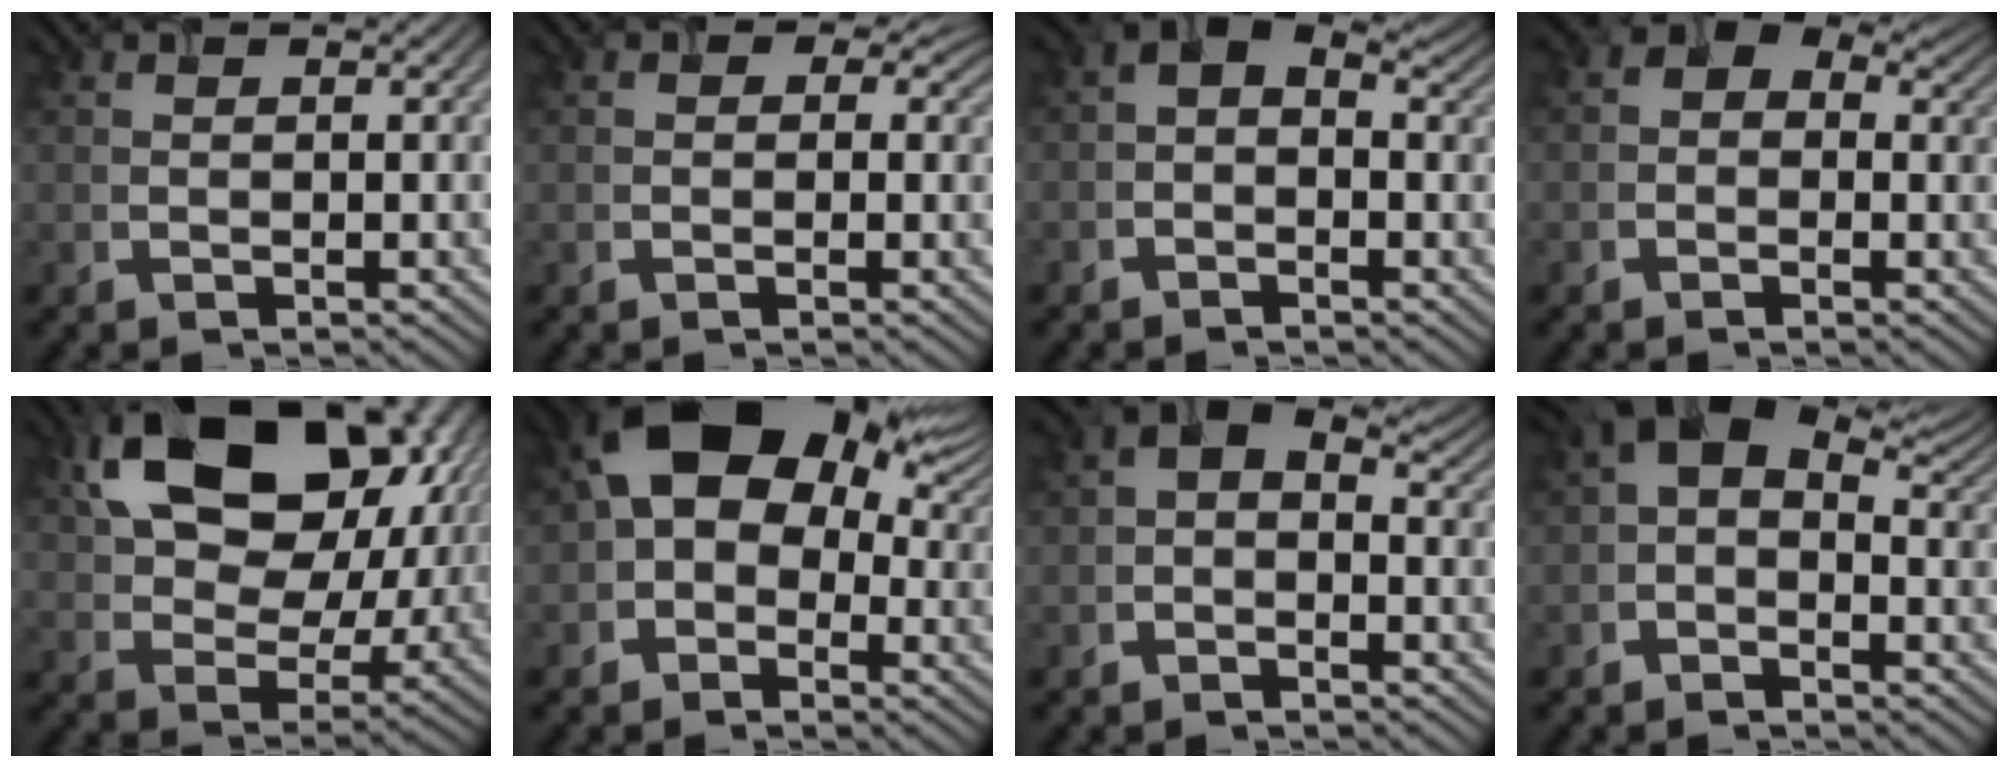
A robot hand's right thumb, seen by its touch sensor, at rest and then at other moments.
{"total": 2.5, "force": [0.8, 2.0, 1.2], "torque": [-0.023, -0.004, -0.003]}
{"total": 4.4, "force": [0.5, 3.0, 3.2], "torque": [-0.057, 0.011, -0.005]}
{"total": 4.8, "force": [1.0, 3.6, 2.9], "torque": [-0.045, 0.012, -0.004]}
{"total": 18.8, "force": [6.9, 12.1, 12.7], "torque": [-0.231, 0.014, 0.130]}
{"total": 15.7, "force": [3.6, 10.8, 10.8], "torque": [-0.165, 0.016, 0.056]}
{"total": 5.0, "force": [0.7, 3.4, 3.7], "torque": [-0.064, 0.011, -0.001]}
{"total": 9.0, "force": [2.6, 5.5, 6.6], "torque": [-0.123, 0.011, 0.033]}